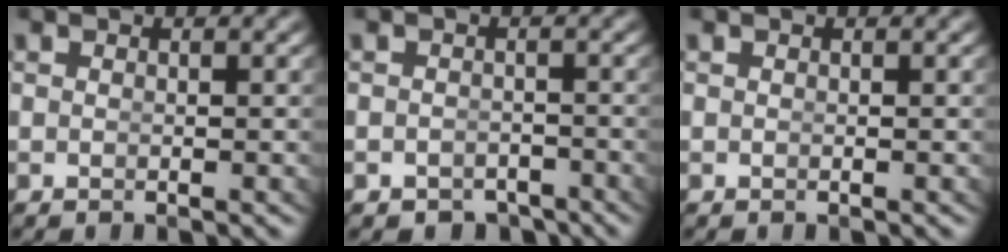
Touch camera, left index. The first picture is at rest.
{"total": 3.4, "force": [-3.1, 1.5, 0.3], "torque": [0.006, -0.021, -0.042]}
{"total": 0.0}